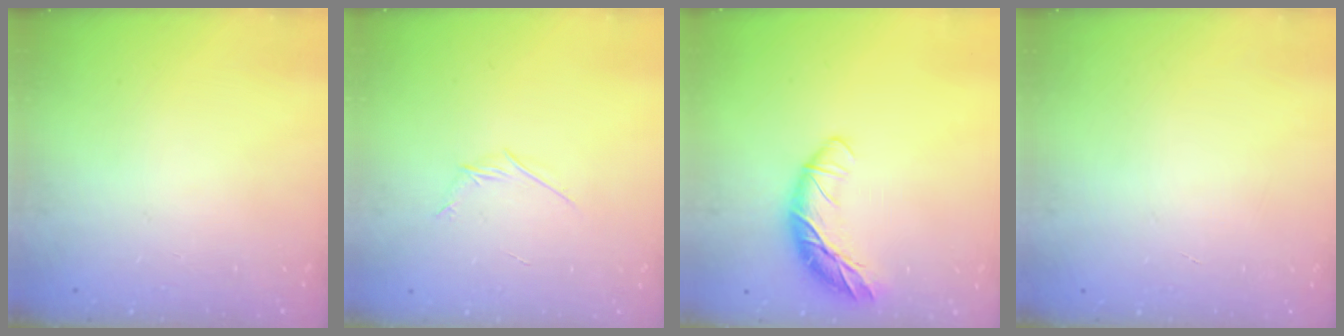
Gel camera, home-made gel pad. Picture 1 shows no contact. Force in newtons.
{"total": 3.2, "press": 3.1, "slide": 0.9}
{"total": 11.5, "press": 11.3, "slide": 1.8}
{"total": 0.0}